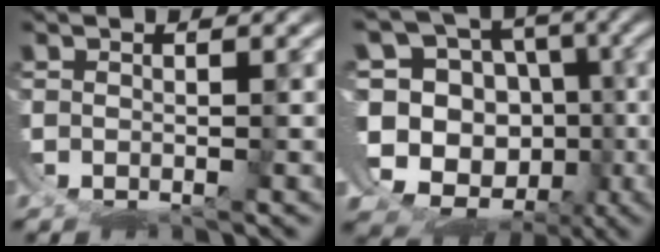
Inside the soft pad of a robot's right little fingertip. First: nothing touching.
{"total": 15.9, "force": [-1.9, 14.7, 5.8], "torque": [-0.157, -0.068, -0.024]}